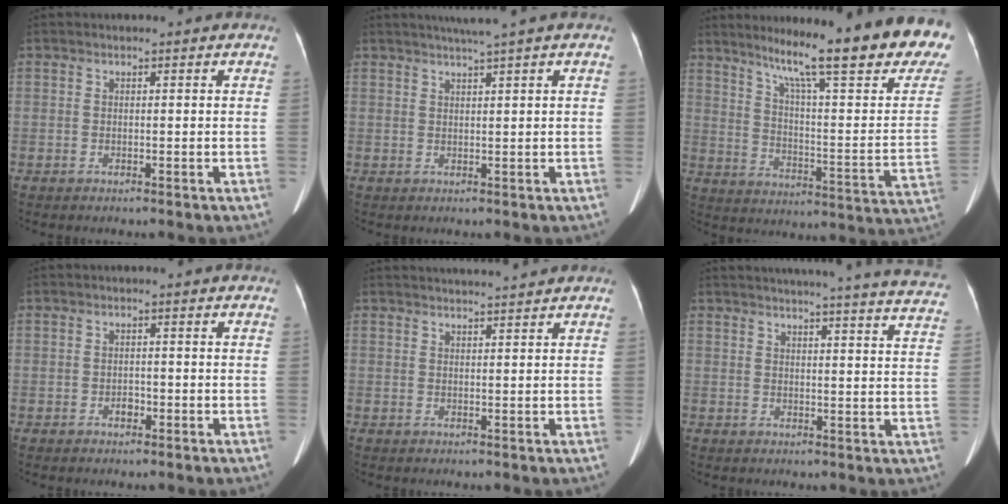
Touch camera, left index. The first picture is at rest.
{"total": 3.3, "force": [2.5, -1.0, 1.9], "torque": [-0.032, 0.006, 0.045]}
{"total": 26.5, "force": [20.3, 1.3, 17.0], "torque": [-0.242, -0.064, 0.268]}
{"total": 1.3, "force": [-0.7, 0.9, 0.7], "torque": [-0.013, 0.003, -0.007]}
{"total": 5.3, "force": [5.0, -0.8, 1.2], "torque": [-0.017, 0.016, 0.066]}
{"total": 25.4, "force": [23.8, 0.4, 8.8], "torque": [-0.121, -0.073, 0.264]}